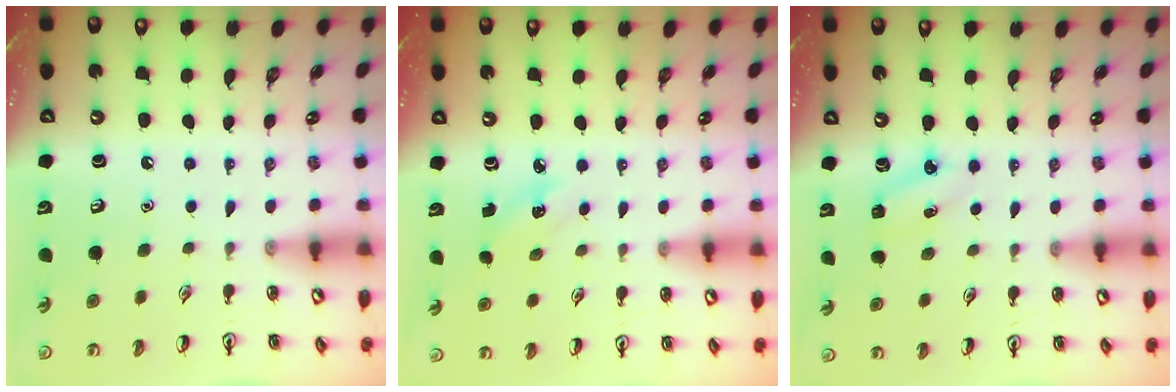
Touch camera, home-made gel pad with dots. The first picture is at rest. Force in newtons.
{"total": 2.7, "press": 2.5, "slide": 1.0}
{"total": 3.8, "press": 3.6, "slide": 1.1}